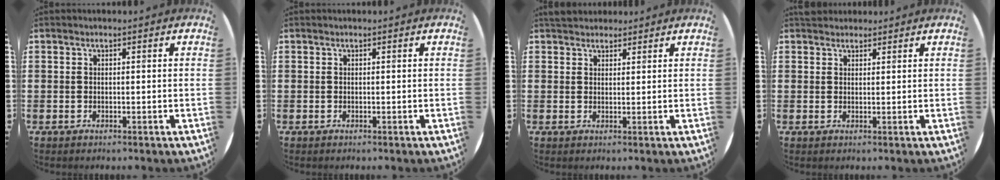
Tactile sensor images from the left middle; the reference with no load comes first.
{"total": 0.0}
{"total": 2.4, "force": [2.3, 0.8, 0.0], "torque": [-0.004, 0.002, 0.044]}
{"total": 1.5, "force": [1.4, 0.5, -0.1], "torque": [0.009, 0.001, 0.026]}